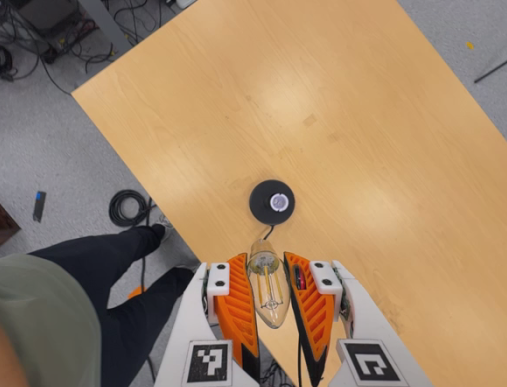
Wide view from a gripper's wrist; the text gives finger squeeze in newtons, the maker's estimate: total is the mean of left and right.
{"total": 19.7, "left": 21.5, "right": 18.0}